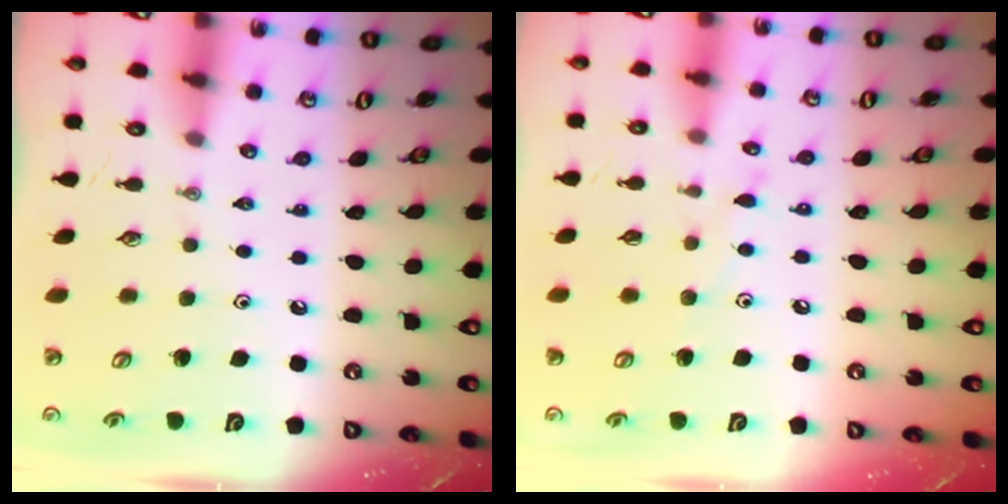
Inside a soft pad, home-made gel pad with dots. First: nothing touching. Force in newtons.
{"total": 6.0, "press": 6.0, "slide": 0.3}